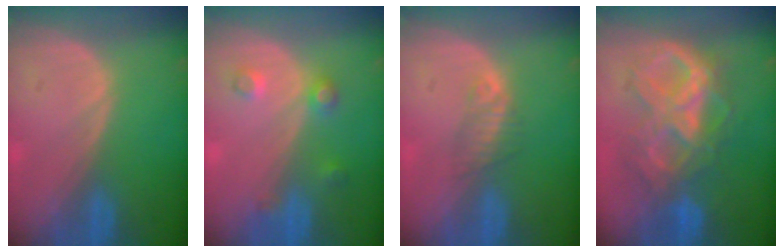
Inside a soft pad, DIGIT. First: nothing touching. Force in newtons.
{"total": 3.5, "press": 3.4, "slide": 1.0}
{"total": 2.3, "press": 2.1, "slide": 0.8}
{"total": 9.9, "press": 9.8, "slide": 1.3}